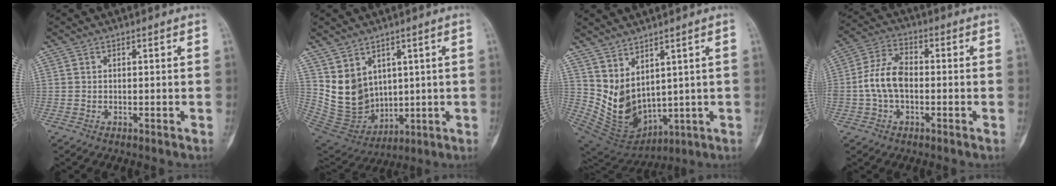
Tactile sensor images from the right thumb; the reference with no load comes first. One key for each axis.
{"total": 10.9, "fx": 3.8, "fy": 8.9, "fz": 5.0, "tx": -0.063, "ty": -0.026, "tz": 0.109}
{"total": 11.5, "fx": 4.2, "fy": 6.7, "fz": 8.4, "tx": -0.125, "ty": -0.036, "tz": 0.117}
{"total": 8.9, "fx": -1.1, "fy": 5.5, "fz": 6.9, "tx": -0.132, "ty": 0.030, "tz": -0.027}